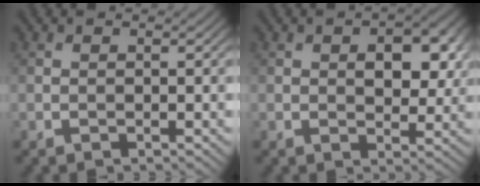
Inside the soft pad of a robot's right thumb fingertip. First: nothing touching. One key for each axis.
{"total": 6.4, "fx": 1.2, "fy": 3.7, "fz": 5.1, "tx": -0.068, "ty": 0.000, "tz": 0.020}